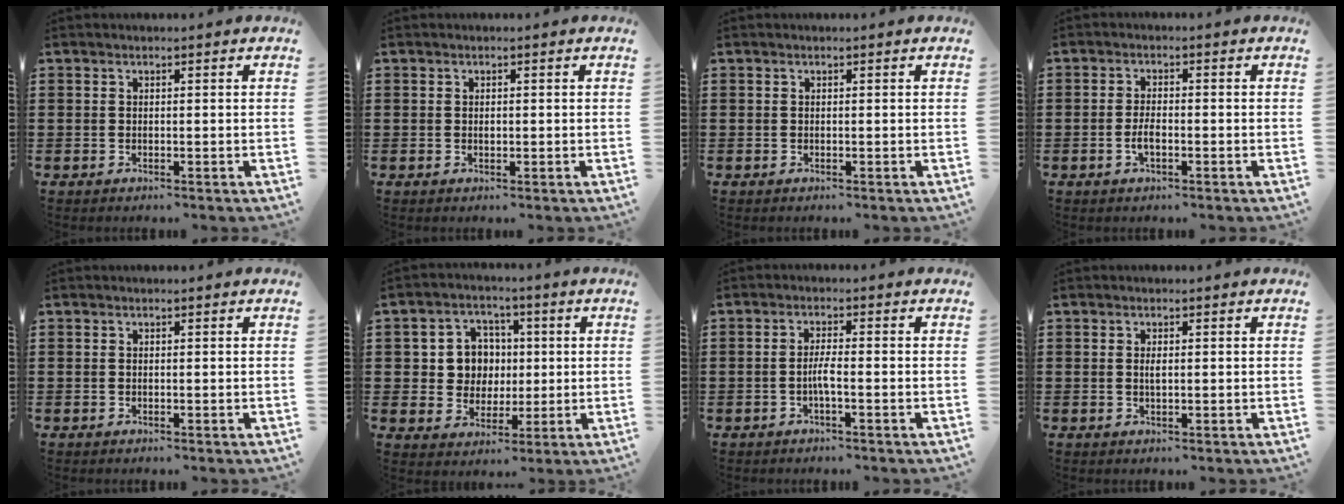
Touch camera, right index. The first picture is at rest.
{"total": 0.7, "force": [0.0, 0.3, 0.6], "torque": [-0.013, 0.000, 0.000]}
{"total": 0.0}
{"total": 2.5, "force": [-0.9, 0.9, 2.2], "torque": [-0.049, -0.001, -0.018]}
{"total": 0.0}
{"total": 6.7, "force": [0.7, 6.2, 2.4], "torque": [-0.066, 0.017, 0.010]}
{"total": 2.6, "force": [-0.9, 0.1, 2.4], "torque": [-0.050, -0.003, -0.019]}
{"total": 1.3, "force": [0.2, 0.4, 1.2], "torque": [-0.023, 0.002, 0.002]}